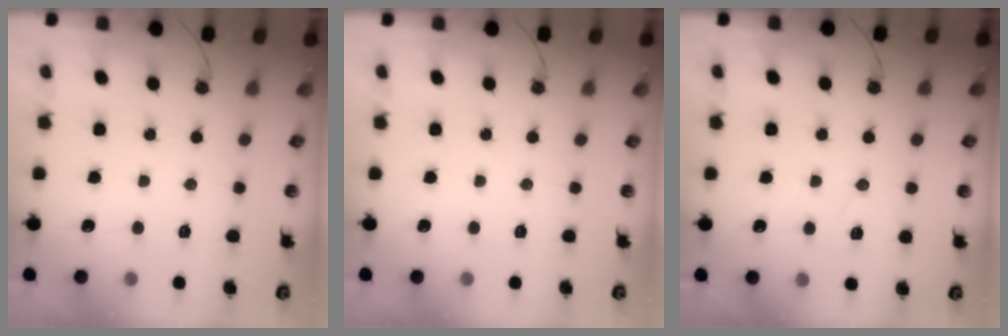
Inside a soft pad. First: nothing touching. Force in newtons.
{"total": 0.0}
{"total": 5.9, "press": 4.0, "slide": 4.4}